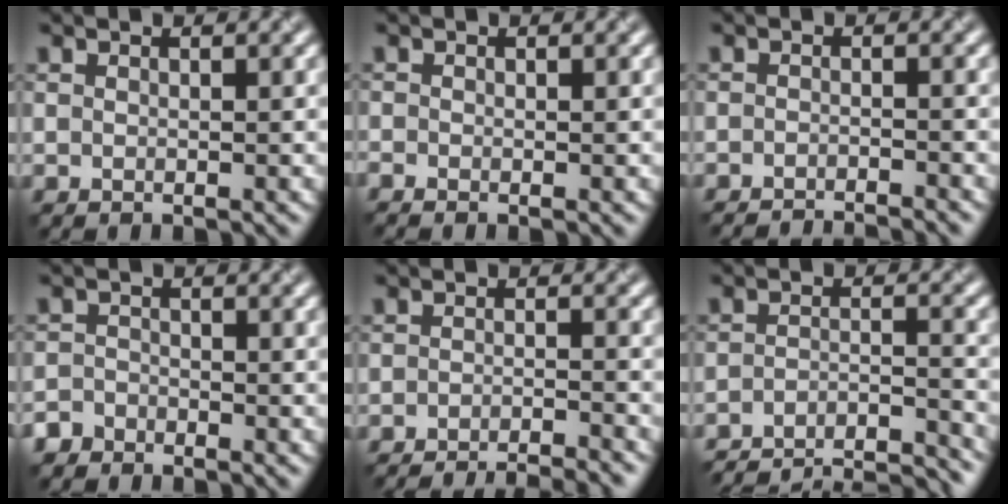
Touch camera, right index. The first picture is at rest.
{"total": 0.6, "force": [-0.5, 0.0, 0.4], "torque": [-0.012, -0.004, -0.013]}
{"total": 4.5, "force": [-4.3, 0.3, 1.1], "torque": [-0.012, 0.001, -0.059]}
{"total": 1.4, "force": [-1.2, 0.7, -0.1], "torque": [0.001, 0.006, -0.031]}
{"total": 7.1, "force": [-6.6, 1.1, 2.3], "torque": [-0.021, 0.001, -0.088]}
{"total": 15.8, "force": [-15.1, 3.0, 3.7], "torque": [-0.022, -0.001, -0.185]}